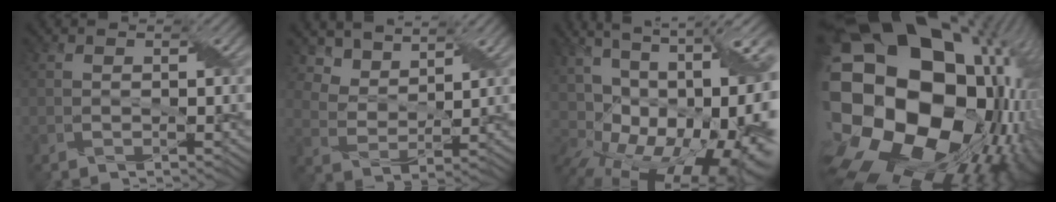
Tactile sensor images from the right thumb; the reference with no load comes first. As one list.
[{"total": 5.7, "force": [4.9, 2.3, 1.7], "torque": [-0.063, -0.016, 0.117]}, {"total": 20.4, "force": [-0.3, 12.3, 16.3], "torque": [-0.241, 0.043, 0.025]}, {"total": 24.2, "force": [-0.8, 19.1, 14.9], "torque": [-0.300, -0.054, -0.033]}]